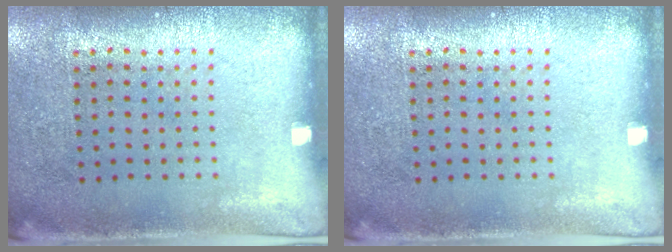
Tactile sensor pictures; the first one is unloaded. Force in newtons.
{"total": 0.0}